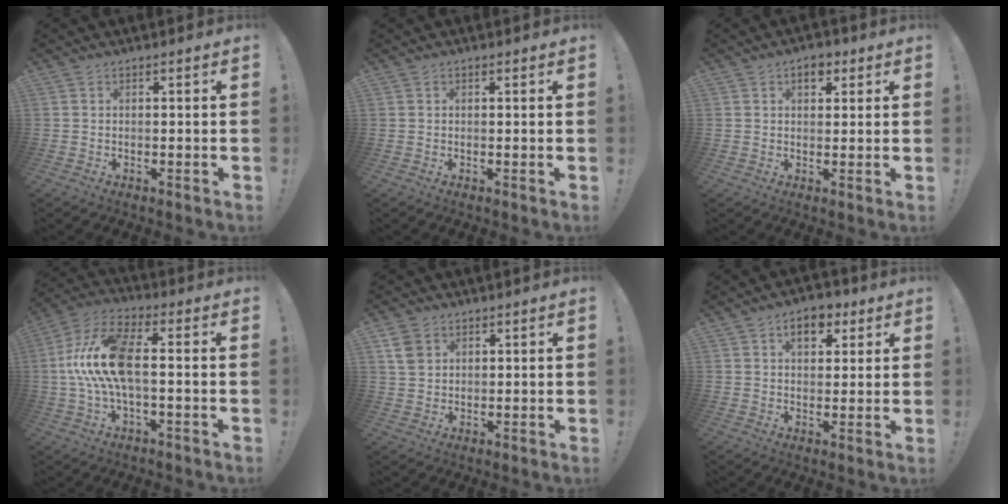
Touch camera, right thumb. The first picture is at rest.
{"total": 0.0}
{"total": 4.6, "force": [2.1, 3.0, 2.7], "torque": [-0.022, -0.005, 0.033]}
{"total": 14.9, "force": [0.1, 6.2, 13.6], "torque": [-0.275, -0.001, -0.002]}
{"total": 5.6, "force": [2.6, 4.3, 2.5], "torque": [-0.035, -0.002, 0.052]}
{"total": 7.5, "force": [3.4, 5.0, 4.5], "torque": [-0.055, -0.003, 0.059]}